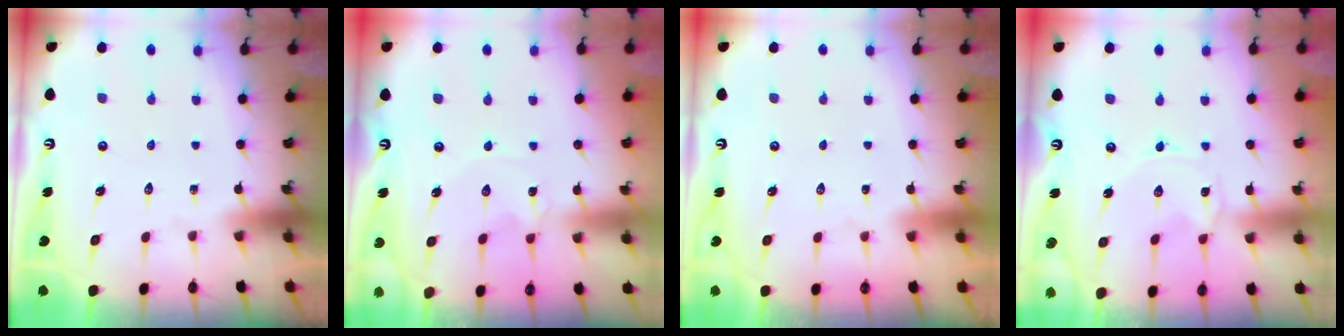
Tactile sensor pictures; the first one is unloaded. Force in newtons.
{"total": 0.0}
{"total": 1.6, "press": 1.6, "slide": 0.1}
{"total": 0.0}